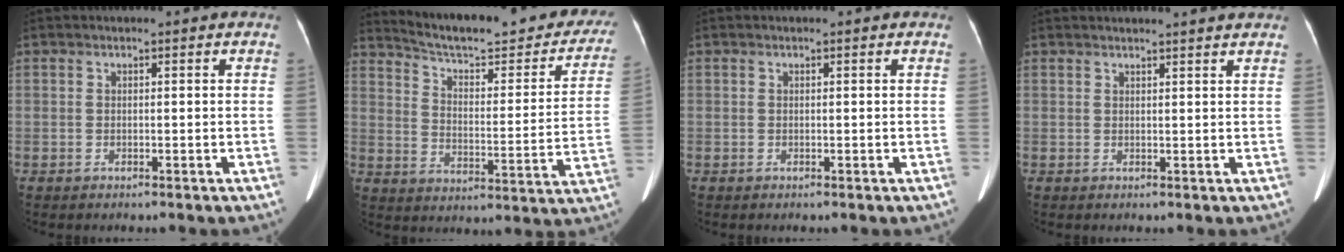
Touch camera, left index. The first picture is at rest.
{"total": 26.3, "force": [23.2, 4.9, 11.3], "torque": [-0.155, -0.049, 0.293]}
{"total": 0.0}
{"total": 5.3, "force": [4.9, -0.7, 1.8], "torque": [-0.022, 0.016, 0.050]}